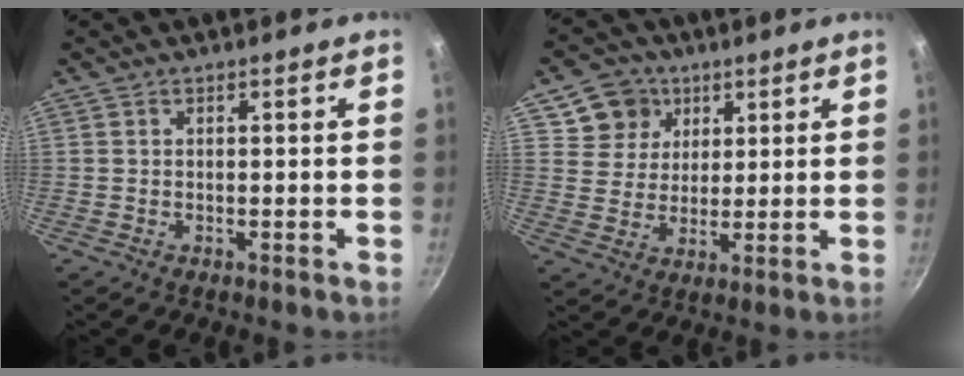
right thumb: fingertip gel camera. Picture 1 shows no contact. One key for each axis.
{"total": 8.6, "fx": 4.1, "fy": 7.3, "fz": 1.9, "tx": 0.000, "ty": -0.008, "tz": 0.068}